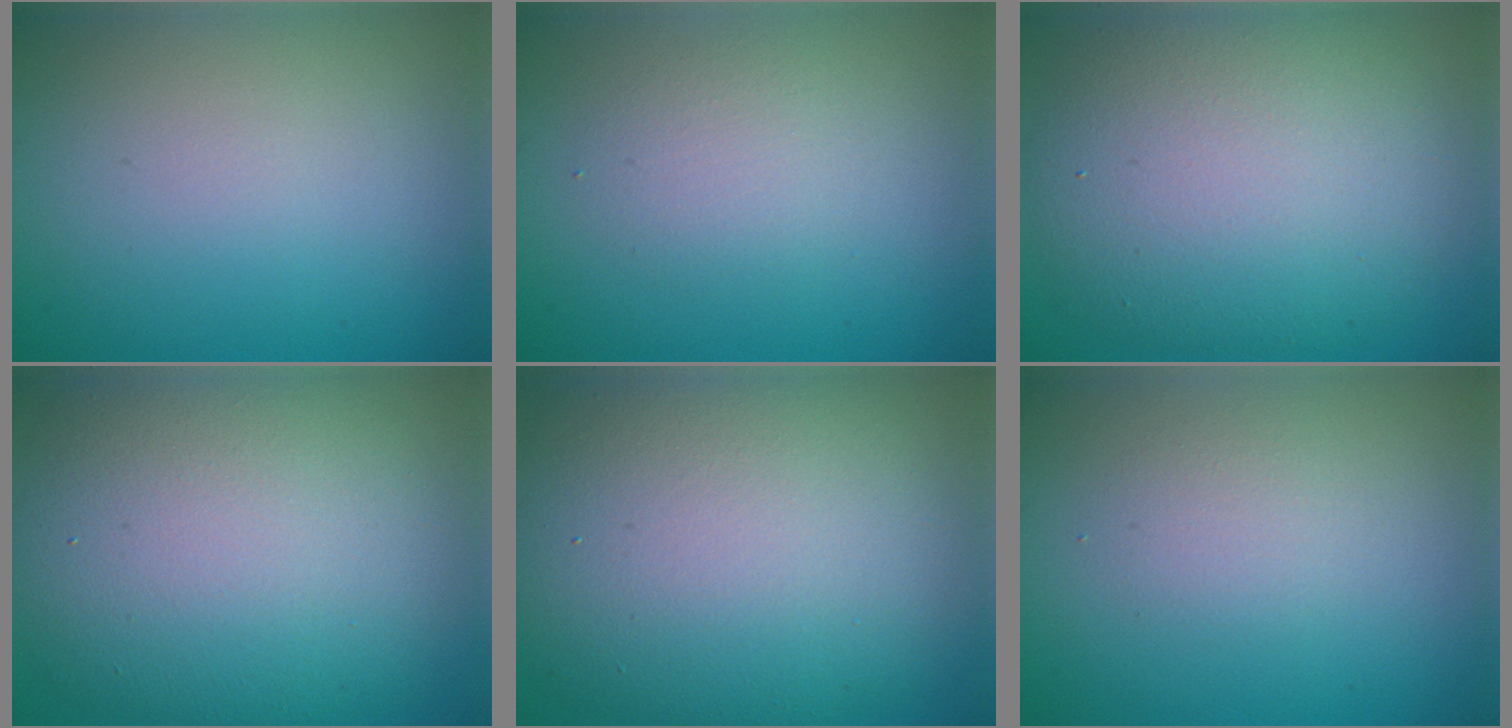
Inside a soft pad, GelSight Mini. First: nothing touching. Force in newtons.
{"total": 2.2, "press": 2.2, "slide": 0.1}
{"total": 9.9, "press": 9.9, "slide": 0.5}
{"total": 12.9, "press": 12.8, "slide": 1.4}
{"total": 13.9, "press": 13.9, "slide": 1.1}
{"total": 1.6, "press": 1.6, "slide": 0.1}